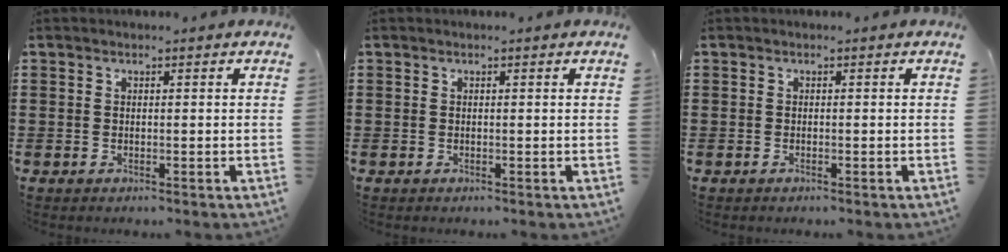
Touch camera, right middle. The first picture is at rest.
{"total": 0.0}
{"total": 0.0}